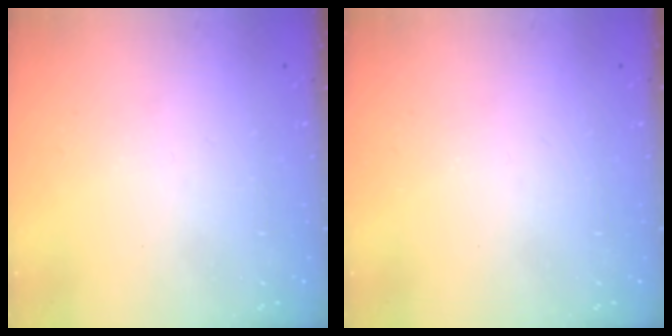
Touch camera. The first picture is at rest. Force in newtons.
{"total": 0.0}